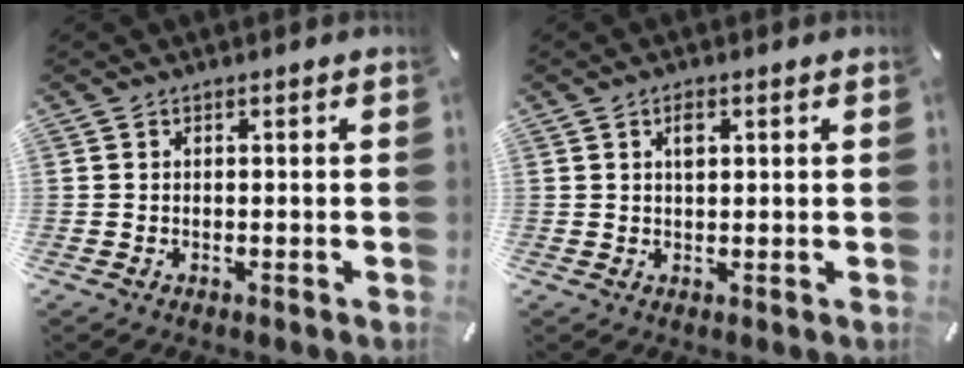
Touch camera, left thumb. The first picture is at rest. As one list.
[{"total": 2.4, "force": [0.9, 1.1, 1.9], "torque": [-0.033, 0.001, 0.013]}]